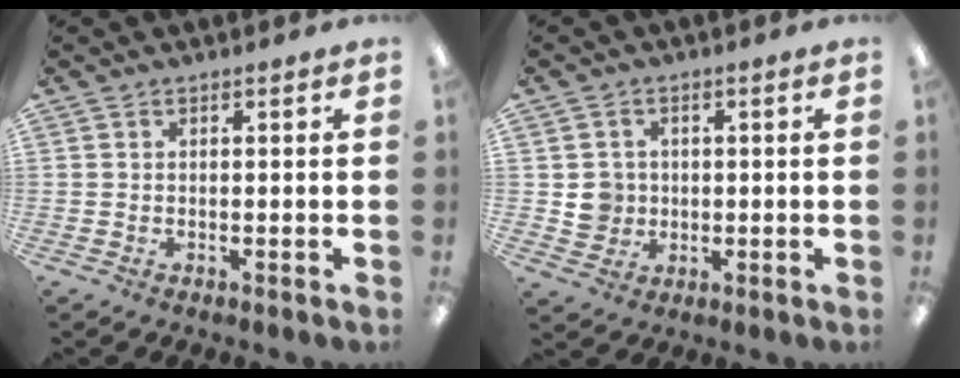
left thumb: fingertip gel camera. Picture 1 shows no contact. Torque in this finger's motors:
{"motor_torque": [-0.02, 0.01, 0.07, -0.07, 0.00]}